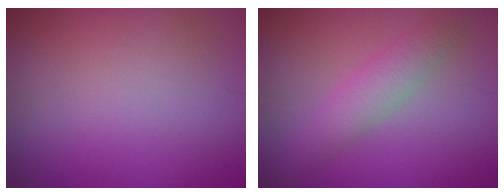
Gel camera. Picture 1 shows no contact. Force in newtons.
{"total": 2.9, "press": 2.9, "slide": 0.1}